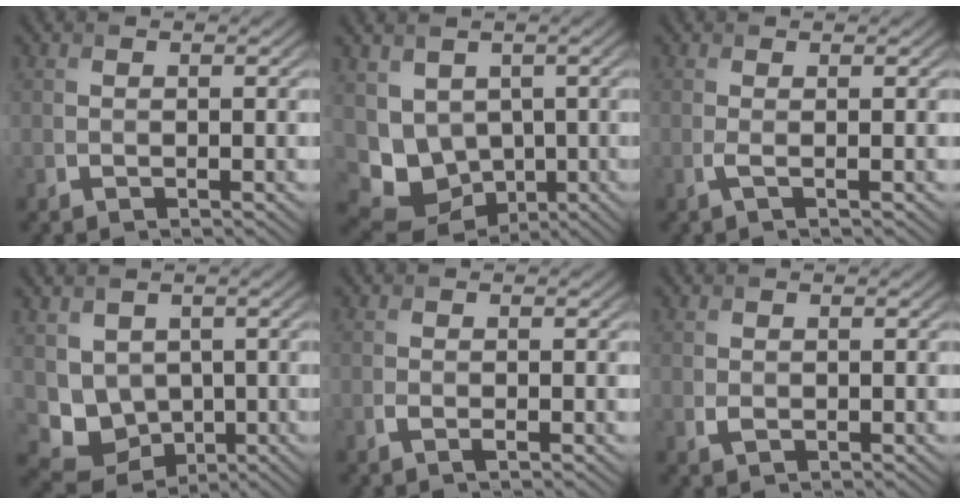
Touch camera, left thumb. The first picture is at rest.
{"total": 7.0, "force": [0.3, 6.0, 3.6], "torque": [-0.085, -0.034, 0.016]}
{"total": 1.2, "force": [0.0, 0.2, 1.2], "torque": [-0.026, 0.001, -0.004]}
{"total": 6.0, "force": [0.6, 5.2, 2.9], "torque": [-0.078, -0.026, 0.016]}
{"total": 0.7, "force": [-0.3, 0.1, 0.7], "torque": [-0.016, -0.003, -0.006]}
{"total": 0.8, "force": [0.1, 0.6, 0.5], "torque": [-0.015, -0.003, 0.004]}